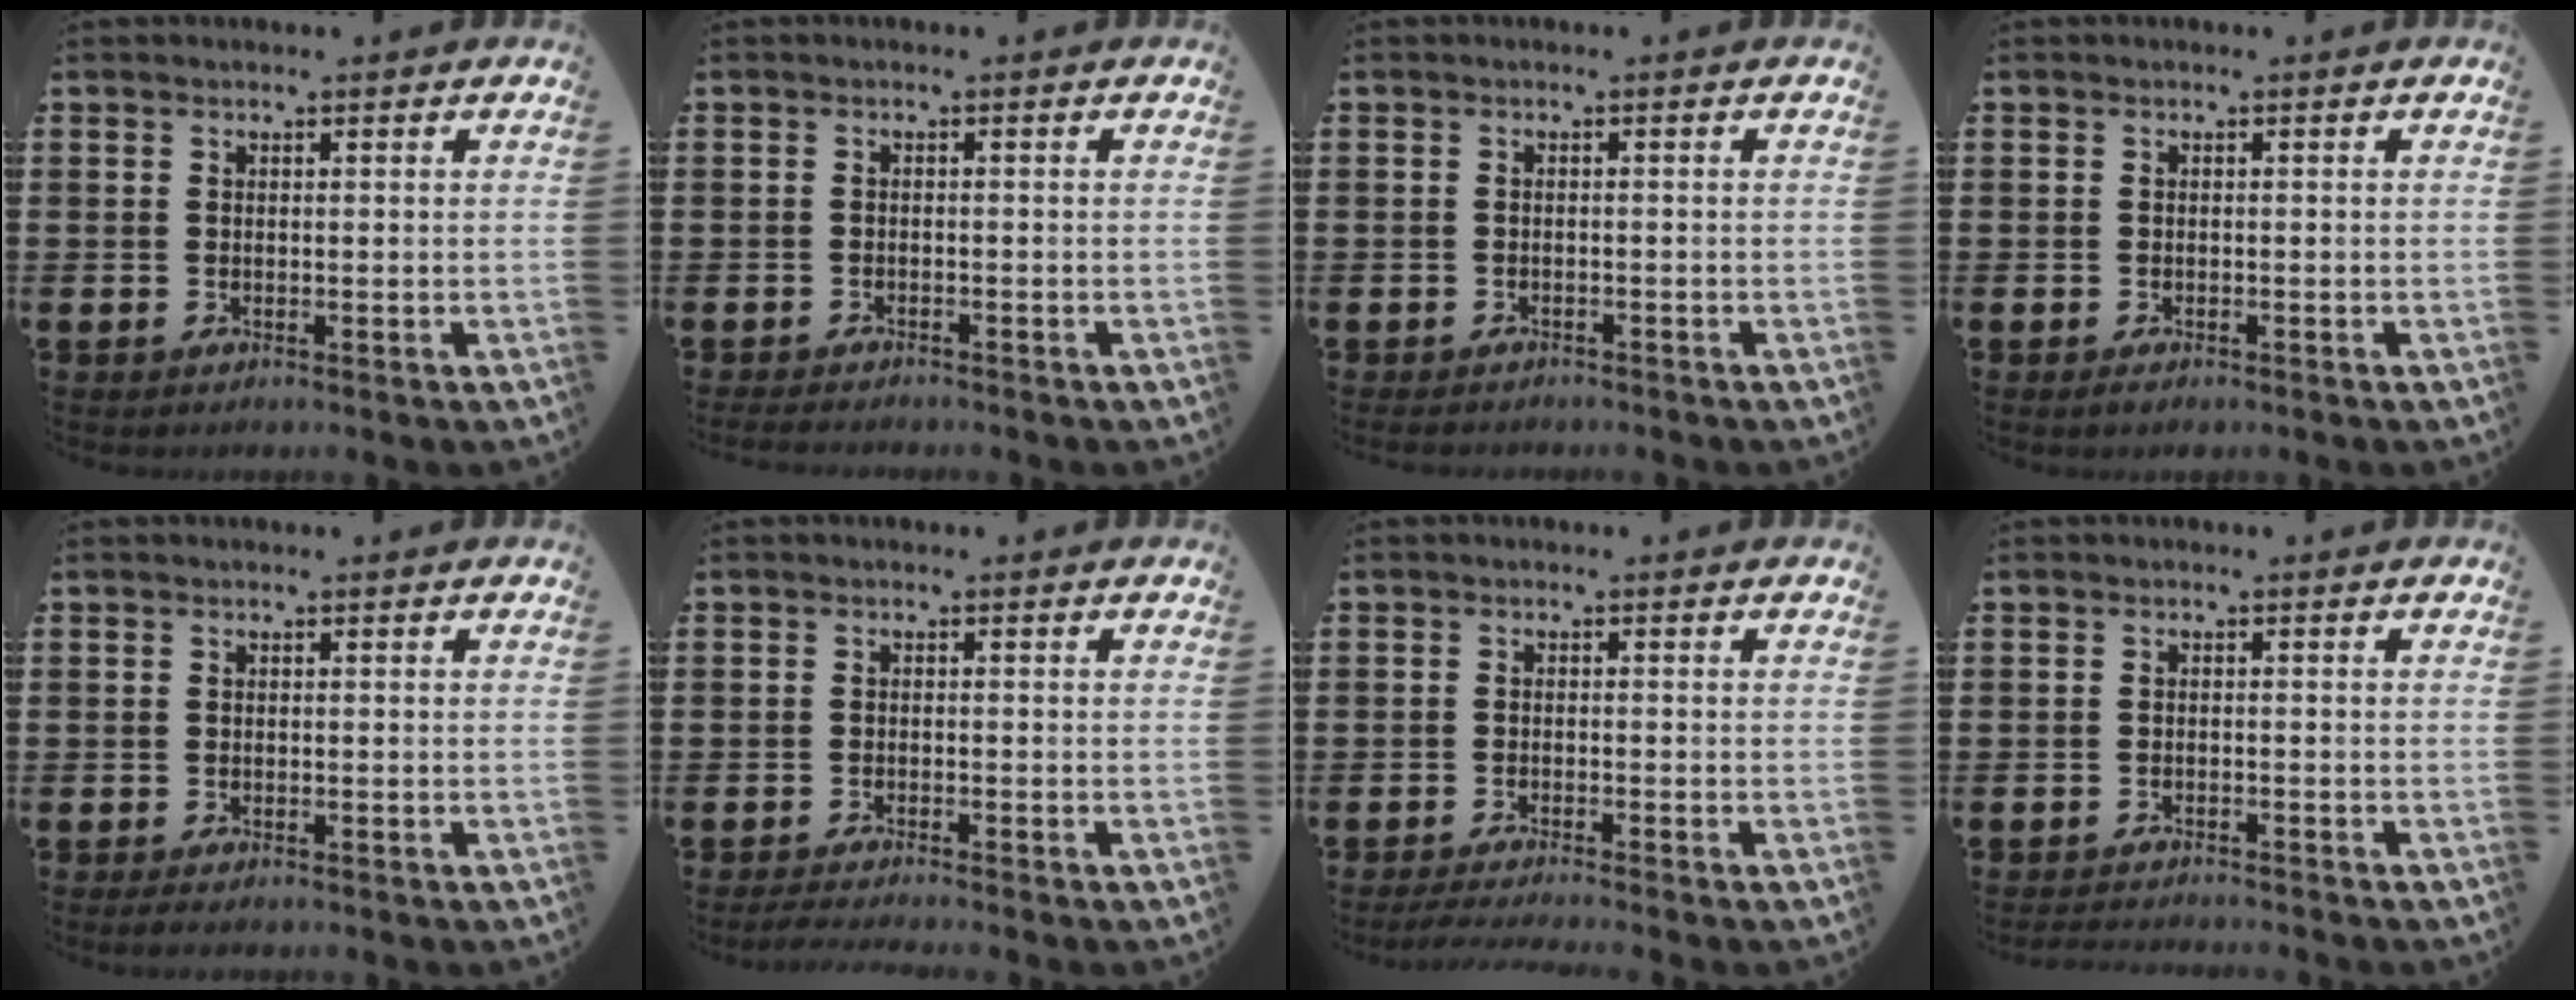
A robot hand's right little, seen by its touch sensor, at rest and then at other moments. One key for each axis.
{"total": 1.1, "fx": -1.1, "fy": 0.1, "fz": 0.3, "tx": -0.007, "ty": 0.002, "tz": -0.023}
{"total": 0.8, "fx": -0.8, "fy": 0.2, "fz": 0.1, "tx": -0.004, "ty": -0.001, "tz": -0.017}
{"total": 0.5, "fx": -0.3, "fy": 0.2, "fz": 0.4, "tx": -0.008, "ty": -0.001, "tz": -0.007}
{"total": 0.7, "fx": -0.5, "fy": 0.2, "fz": 0.5, "tx": -0.010, "ty": -0.001, "tz": -0.010}
{"total": 1.3, "fx": -1.2, "fy": -0.1, "fz": 0.5, "tx": -0.008, "ty": 0.002, "tz": -0.024}
{"total": 1.6, "fx": -1.4, "fy": -0.1, "fz": 0.6, "tx": -0.009, "ty": 0.003, "tz": -0.027}
{"total": 1.4, "fx": -1.4, "fy": -0.1, "fz": 0.1, "tx": -0.003, "ty": 0.002, "tz": -0.028}